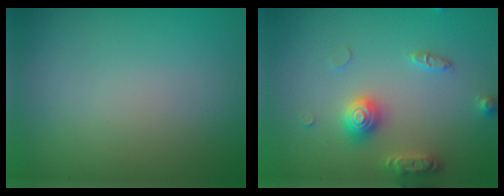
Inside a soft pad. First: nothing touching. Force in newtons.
{"total": 3.7, "press": 3.6, "slide": 0.4}